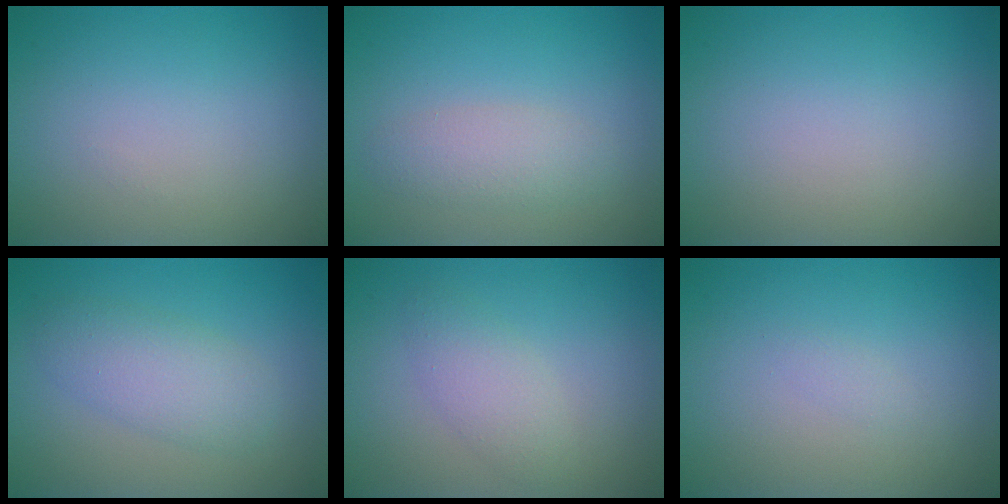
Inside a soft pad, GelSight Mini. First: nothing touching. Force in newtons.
{"total": 2.3, "press": 2.3, "slide": 0.2}
{"total": 0.0}
{"total": 3.6, "press": 3.6, "slide": 0.0}
{"total": 2.2, "press": 2.2, "slide": 0.2}
{"total": 0.6, "press": 0.6, "slide": 0.0}